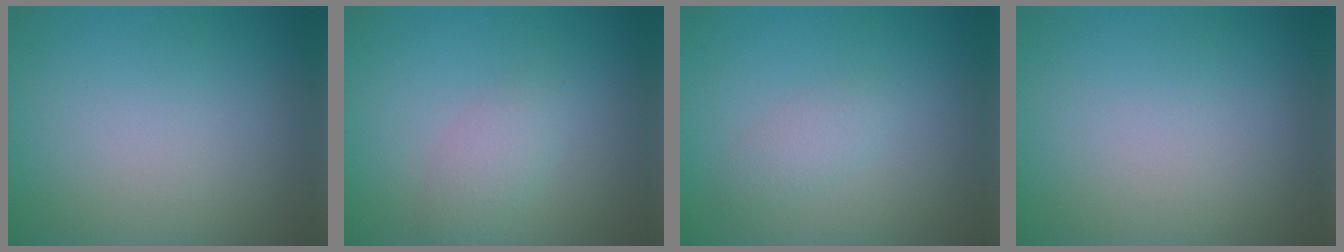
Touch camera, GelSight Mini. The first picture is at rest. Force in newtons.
{"total": 2.1, "press": 2.1, "slide": 0.1}
{"total": 1.4, "press": 1.4, "slide": 0.1}
{"total": 0.0}